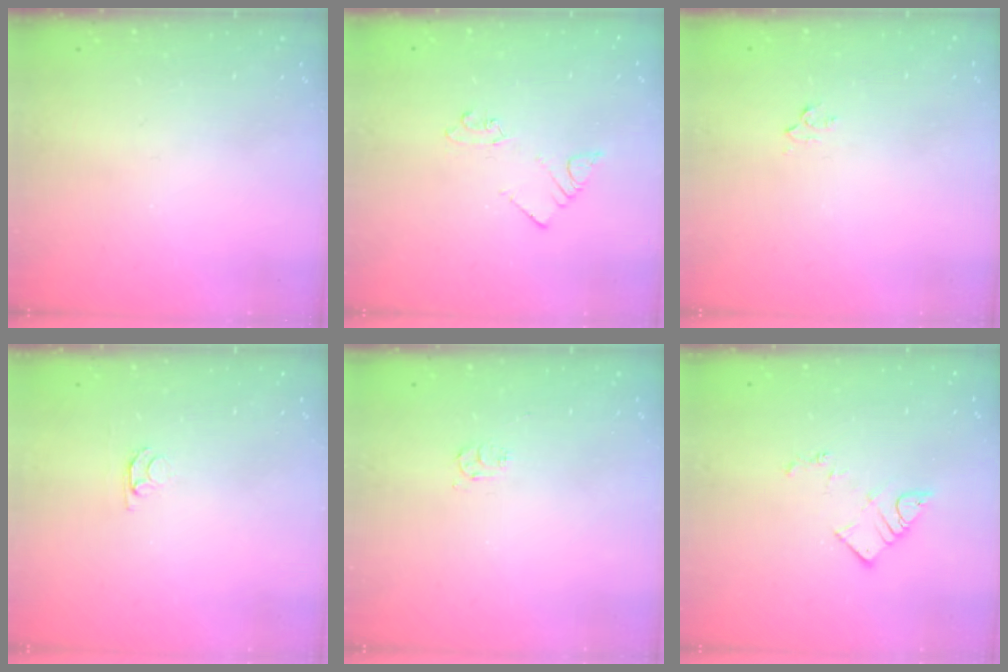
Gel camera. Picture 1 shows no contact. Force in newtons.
{"total": 2.0, "press": 2.0, "slide": 0.2}
{"total": 3.0, "press": 3.0, "slide": 0.4}
{"total": 2.1, "press": 2.1, "slide": 0.2}
{"total": 4.0, "press": 3.9, "slide": 0.4}
{"total": 6.2, "press": 6.1, "slide": 0.6}